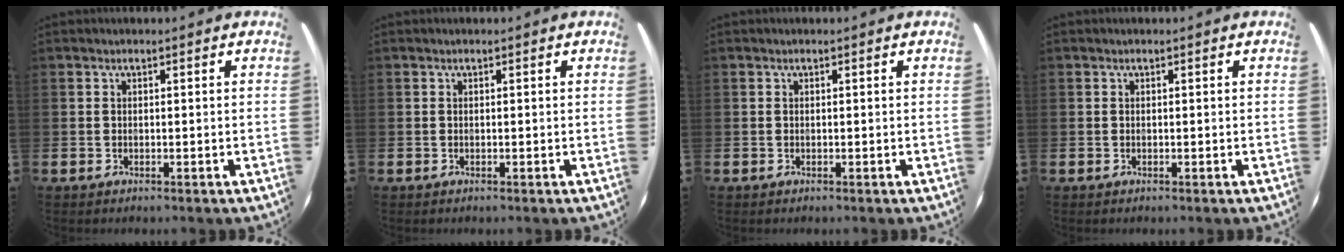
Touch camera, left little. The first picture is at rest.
{"total": 0.0}
{"total": 0.0}
{"total": 0.0}